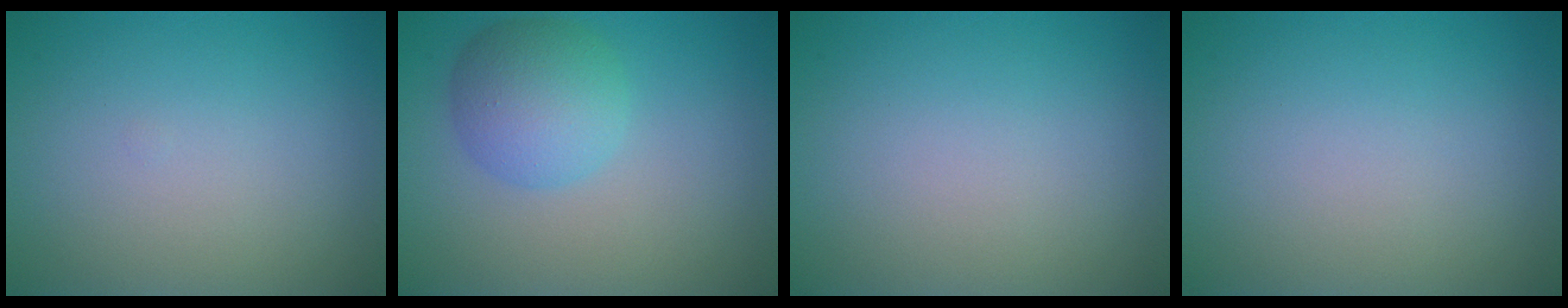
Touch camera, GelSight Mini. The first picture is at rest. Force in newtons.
{"total": 4.6, "press": 4.6, "slide": 0.2}
{"total": 0.0}
{"total": 0.0}